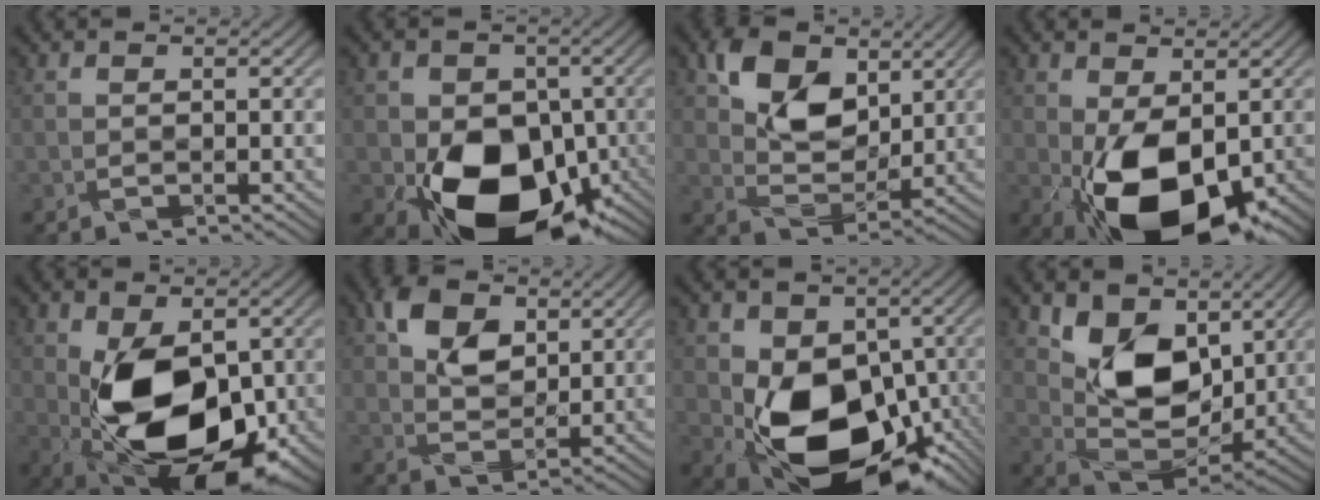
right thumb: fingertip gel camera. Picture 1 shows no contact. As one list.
[{"total": 12.9, "force": [-4.6, 9.2, 7.9], "torque": [-0.118, -0.029, -0.069]}, {"total": 7.5, "force": [4.0, 5.0, 3.9], "torque": [-0.078, -0.011, 0.076]}, {"total": 11.1, "force": [-3.2, 5.9, 8.8], "torque": [-0.168, -0.011, -0.047]}, {"total": 12.7, "force": [-1.6, 7.6, 10.1], "torque": [-0.172, -0.007, -0.023]}, {"total": 5.3, "force": [2.7, 3.6, 2.7], "torque": [-0.053, -0.006, 0.051]}, {"total": 13.8, "force": [-3.1, 9.8, 9.3], "torque": [-0.154, -0.036, -0.041]}, {"total": 9.0, "force": [4.3, 5.9, 5.2], "torque": [-0.109, -0.020, 0.083]}]